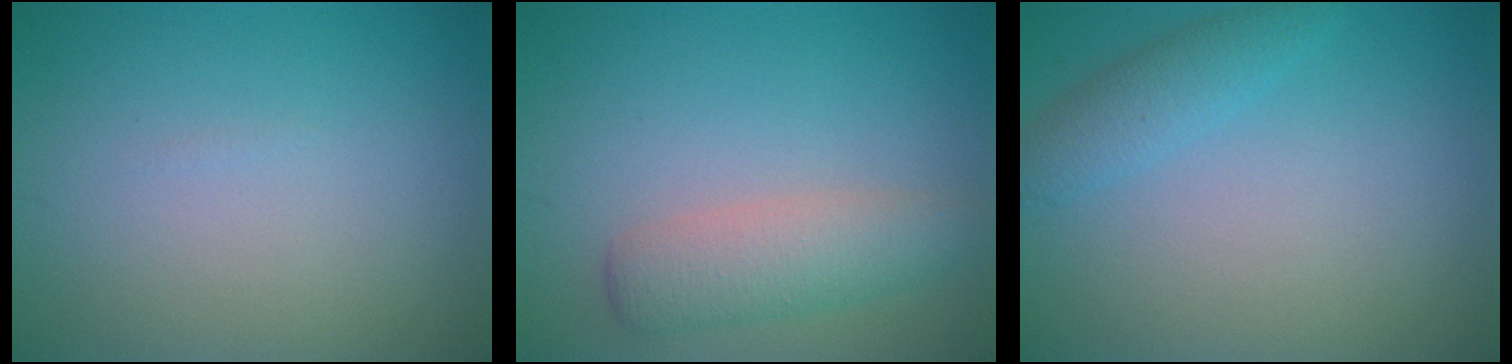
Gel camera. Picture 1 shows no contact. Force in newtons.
{"total": 3.7, "press": 3.7, "slide": 0.1}
{"total": 2.3, "press": 2.3, "slide": 0.1}